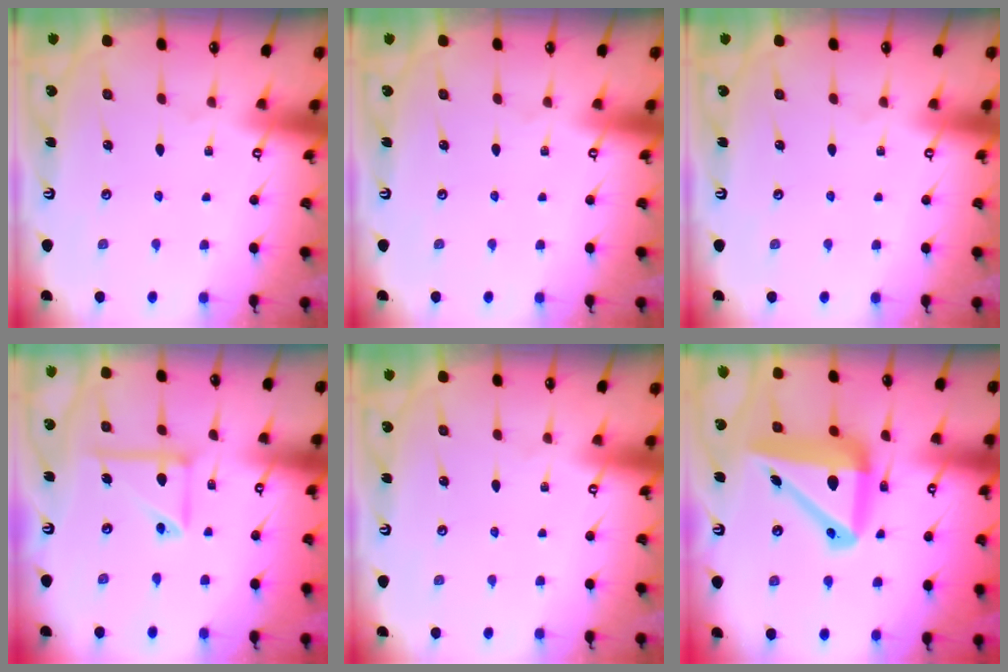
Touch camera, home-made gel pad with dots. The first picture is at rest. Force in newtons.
{"total": 0.0}
{"total": 0.0}
{"total": 11.2, "press": 11.1, "slide": 1.6}
{"total": 0.0}
{"total": 16.7, "press": 16.6, "slide": 2.2}